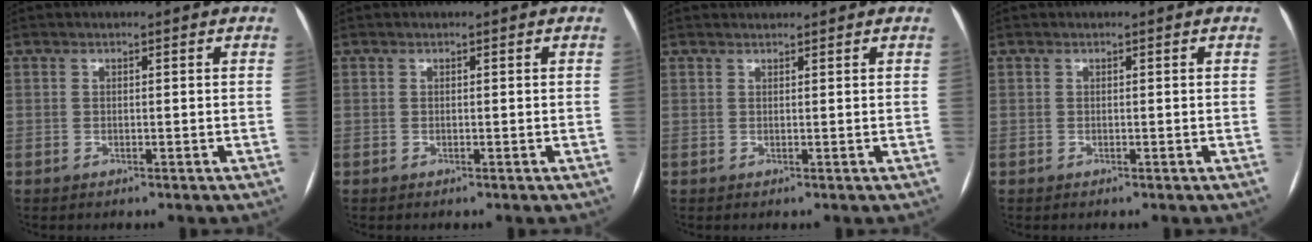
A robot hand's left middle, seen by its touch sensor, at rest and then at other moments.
{"total": 0.0}
{"total": 1.7, "force": [1.7, 0.1, 0.2], "torque": [-0.005, 0.021, 0.031]}
{"total": 0.0}